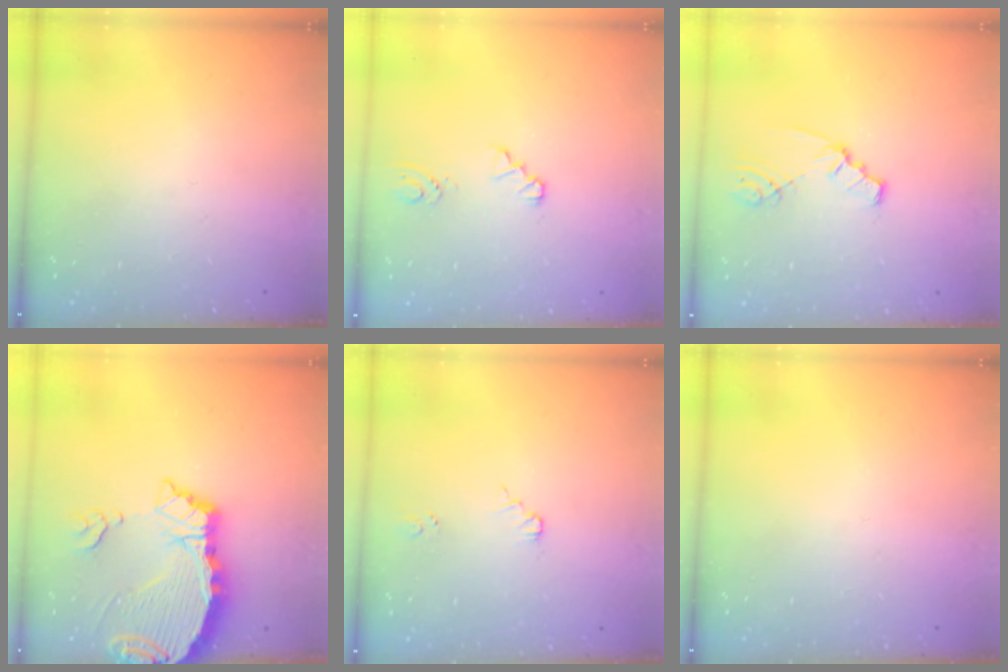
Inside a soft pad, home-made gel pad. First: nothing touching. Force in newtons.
{"total": 1.3, "press": 1.3, "slide": 0.2}
{"total": 1.6, "press": 1.6, "slide": 0.3}
{"total": 7.7, "press": 7.7, "slide": 0.7}
{"total": 1.7, "press": 1.7, "slide": 0.3}
{"total": 0.0}